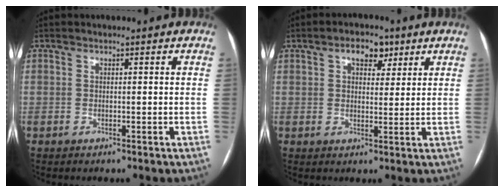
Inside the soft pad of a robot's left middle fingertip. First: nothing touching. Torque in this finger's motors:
{"motor_torque": [0.07, -0.04, 0.02, 0.01]}